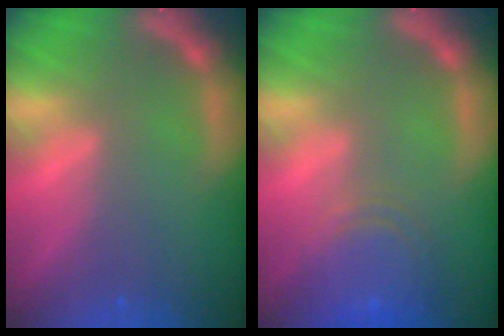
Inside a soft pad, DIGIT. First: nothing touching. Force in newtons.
{"total": 6.5}